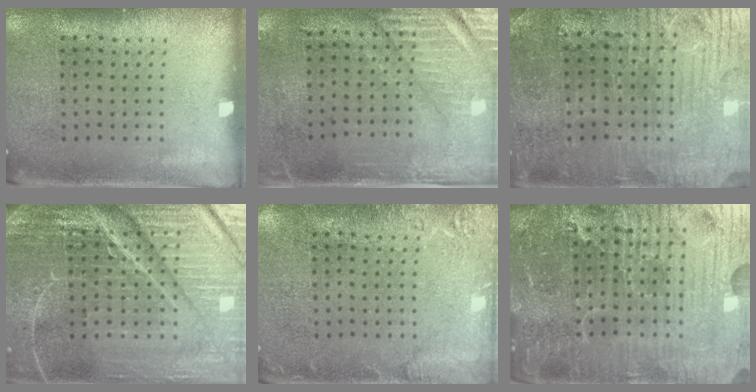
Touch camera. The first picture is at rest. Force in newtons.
{"total": 3.0, "press": 2.6, "slide": 1.6}
{"total": 2.2, "press": 2.2, "slide": 0.5}
{"total": 6.5, "press": 5.8, "slide": 3.0}
{"total": 2.2, "press": 2.2, "slide": 0.4}
{"total": 7.2, "press": 6.5, "slide": 3.3}